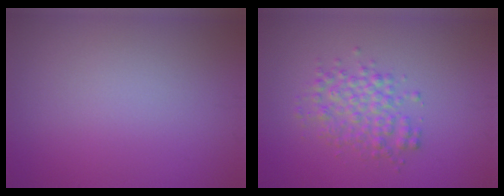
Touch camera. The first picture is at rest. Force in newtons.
{"total": 3.1, "press": 3.1, "slide": 0.1}